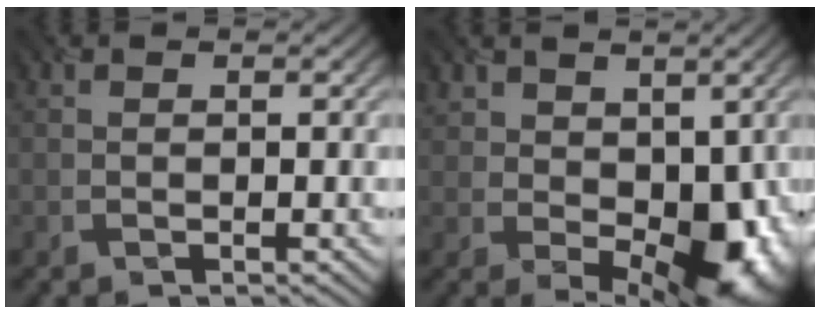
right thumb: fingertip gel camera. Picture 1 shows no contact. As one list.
[{"total": 9.1, "force": [0.2, 6.2, 6.6], "torque": [-0.104, -0.025, 0.022]}]